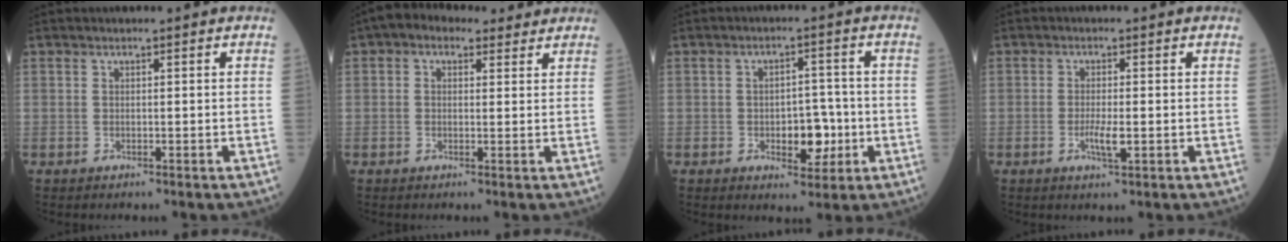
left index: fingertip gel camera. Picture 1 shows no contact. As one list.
[{"total": 5.4, "force": [3.6, 3.2, 2.5], "torque": [-0.040, 0.039, 0.056]}, {"total": 5.8, "force": [-1.5, 3.1, 4.7], "torque": [-0.064, 0.005, -0.016]}, {"total": 2.9, "force": [-0.7, 0.5, 2.7], "torque": [-0.057, -0.003, -0.011]}]